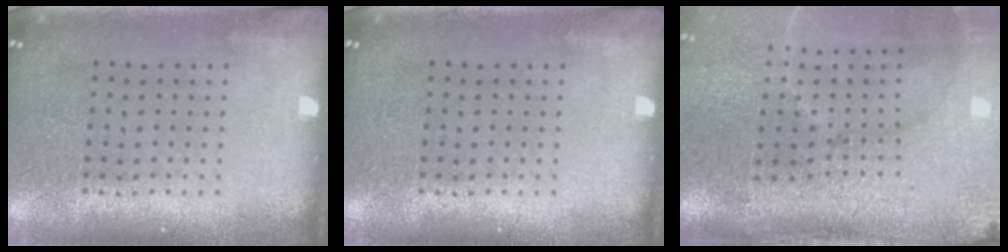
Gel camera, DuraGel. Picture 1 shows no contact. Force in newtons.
{"total": 0.0}
{"total": 4.7, "press": 3.9, "slide": 2.7}